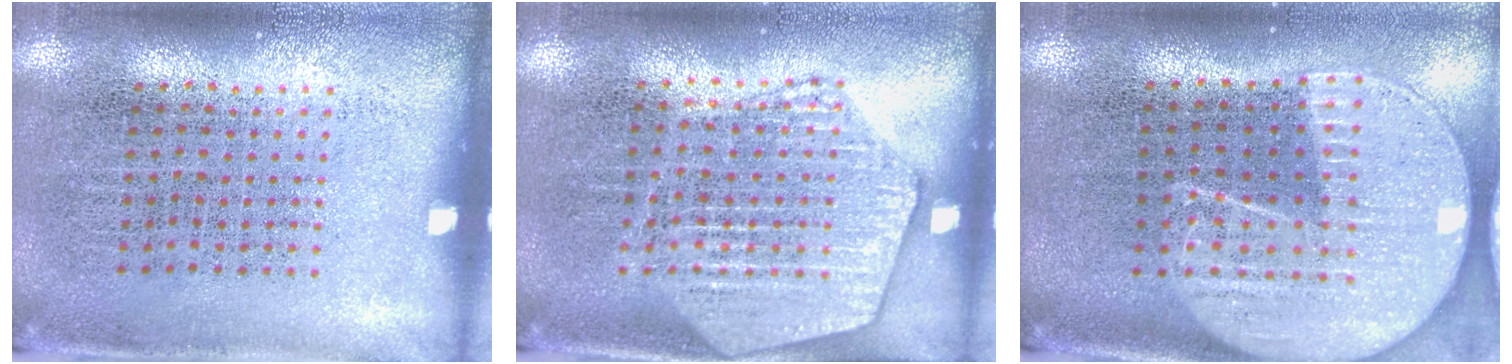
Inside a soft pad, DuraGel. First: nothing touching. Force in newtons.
{"total": 1.9, "press": 1.8, "slide": 0.5}
{"total": 2.2, "press": 1.9, "slide": 1.1}